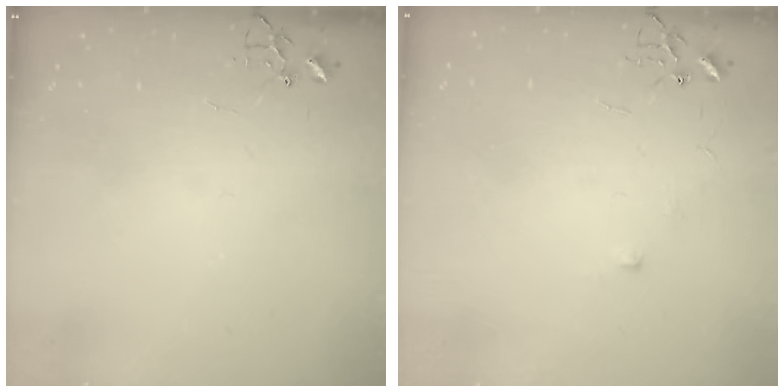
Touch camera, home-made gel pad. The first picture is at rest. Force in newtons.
{"total": 5.4, "press": 5.3, "slide": 0.7}